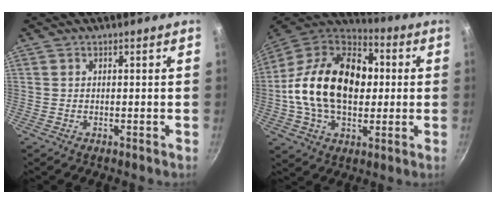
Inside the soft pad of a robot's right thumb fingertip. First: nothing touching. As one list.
[{"total": 24.6, "force": [1.2, 16.4, 18.2], "torque": [-0.288, 0.032, 0.007]}]